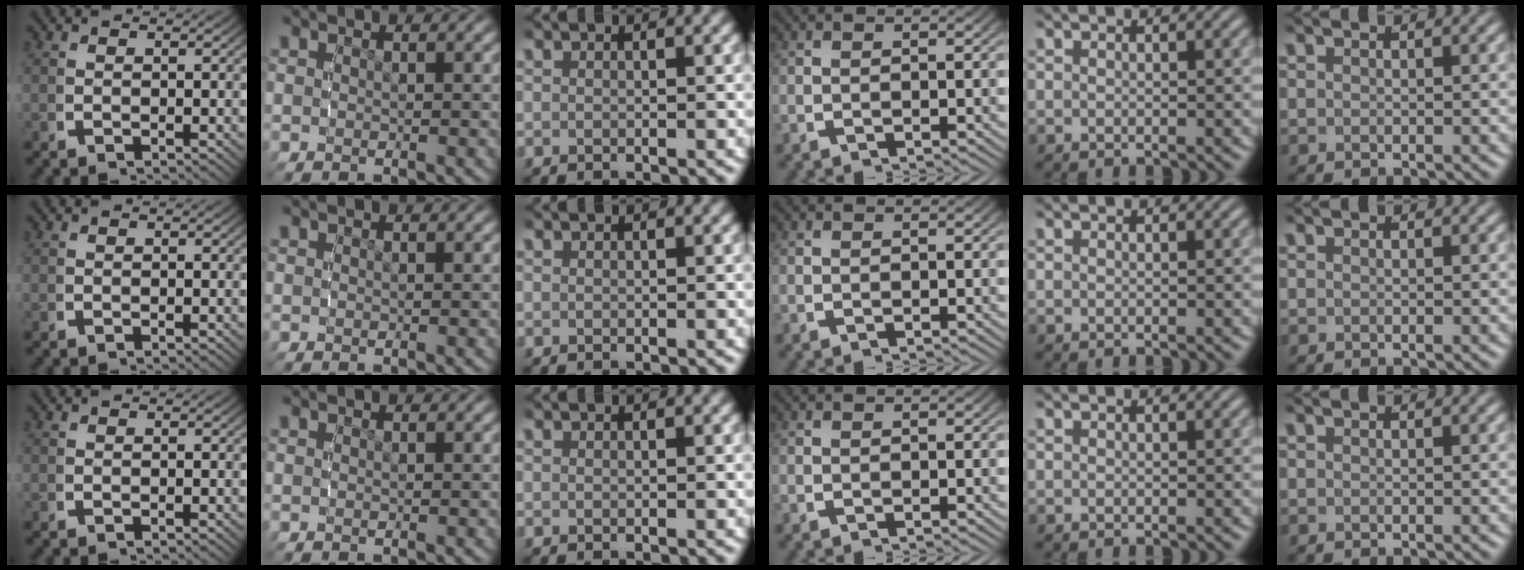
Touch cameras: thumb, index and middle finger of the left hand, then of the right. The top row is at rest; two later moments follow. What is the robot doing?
{"motion": "reach", "object": "measuring cup"}